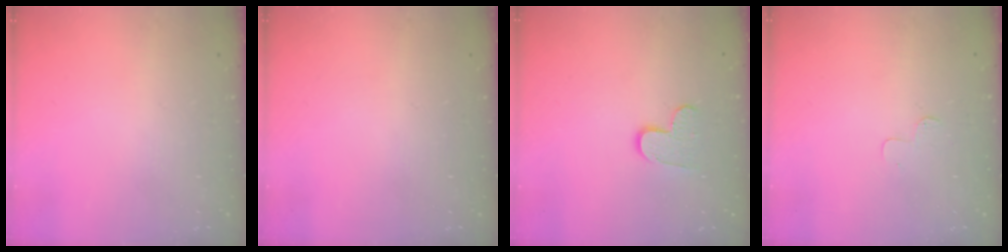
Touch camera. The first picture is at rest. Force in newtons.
{"total": 0.0}
{"total": 8.3, "press": 8.3, "slide": 0.6}
{"total": 3.6, "press": 3.6, "slide": 0.4}